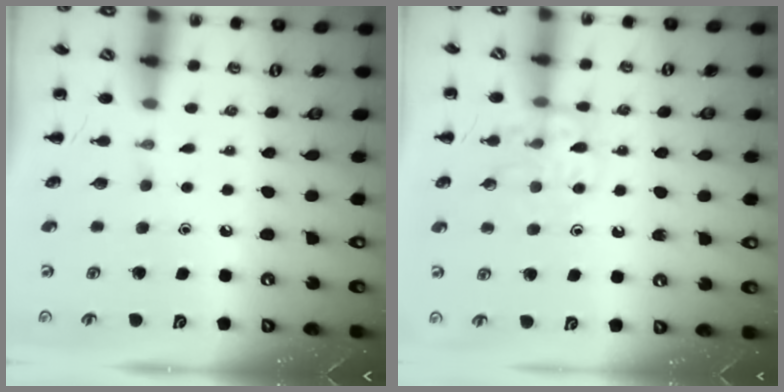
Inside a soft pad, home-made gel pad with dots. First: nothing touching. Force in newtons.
{"total": 11.5, "press": 11.4, "slide": 1.2}